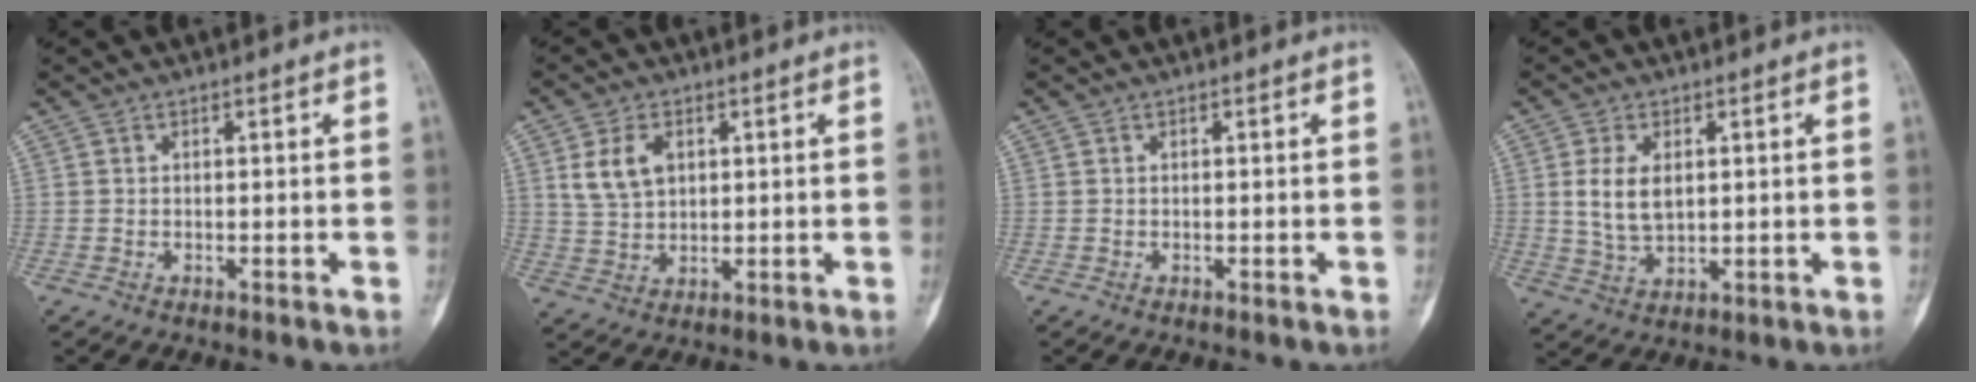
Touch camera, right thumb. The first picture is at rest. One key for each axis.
{"total": 6.8, "fx": 2.3, "fy": 4.5, "fz": 4.5, "tx": -0.076, "ty": -0.006, "tz": 0.050}
{"total": 0.0}
{"total": 6.9, "fx": 1.4, "fy": 4.1, "fz": 5.4, "tx": -0.097, "ty": -0.008, "tz": 0.033}